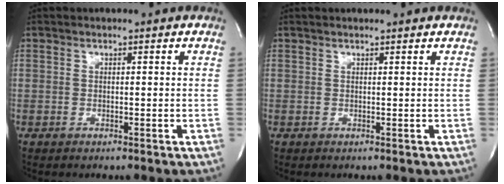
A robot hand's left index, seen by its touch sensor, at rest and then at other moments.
{"total": 2.1, "force": [2.0, 0.2, 0.7], "torque": [-0.012, 0.016, 0.023]}